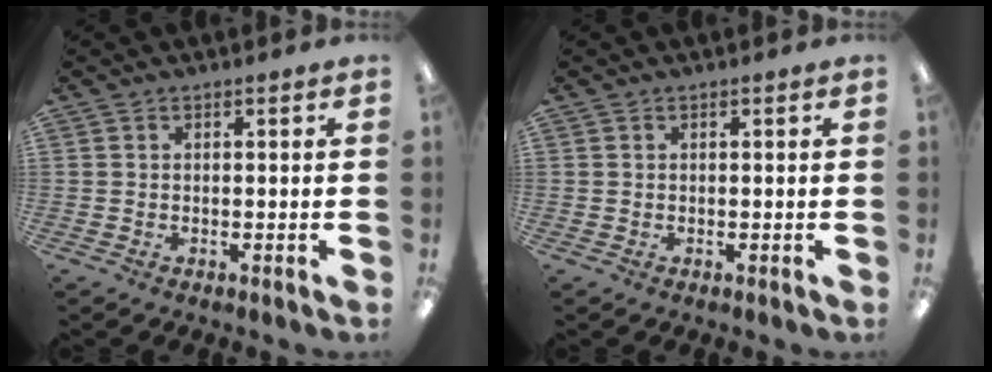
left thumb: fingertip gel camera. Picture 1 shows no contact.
{"total": 0.0}